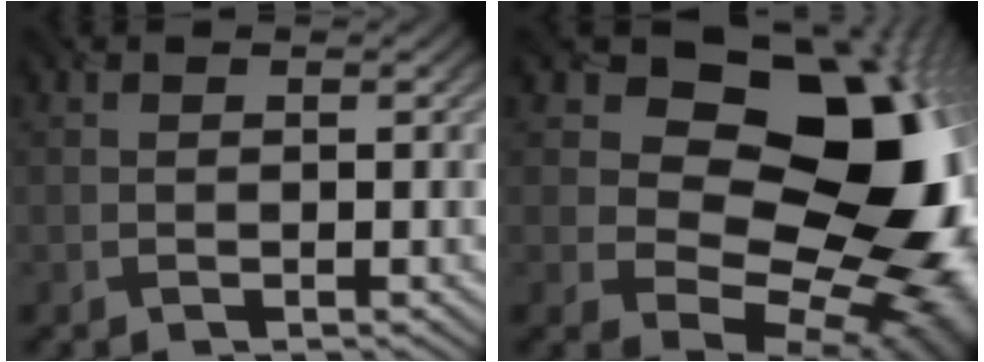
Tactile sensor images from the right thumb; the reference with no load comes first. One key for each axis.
{"total": 18.3, "fx": 3.6, "fy": 13.8, "fz": 11.5, "tx": -0.136, "ty": 0.000, "tz": 0.071}